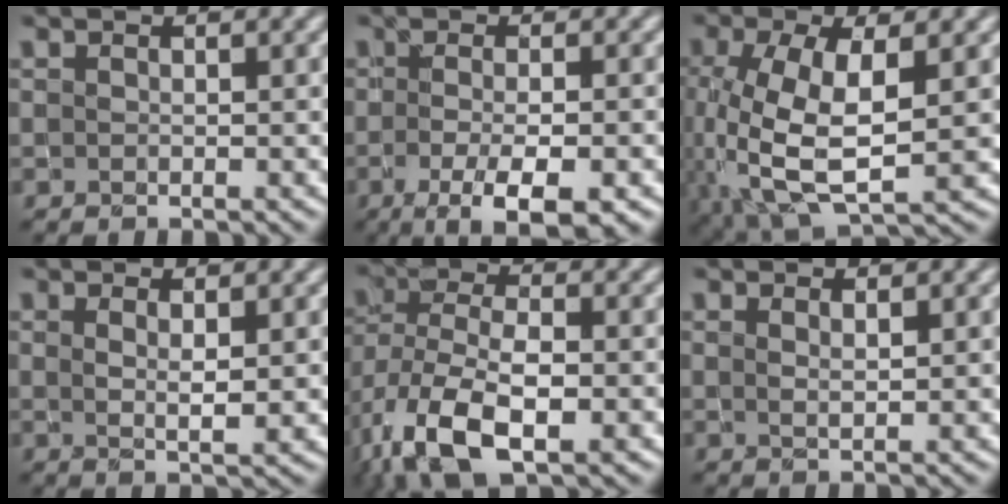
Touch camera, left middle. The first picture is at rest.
{"total": 5.9, "force": [-2.6, 1.6, 5.1], "torque": [-0.080, -0.010, -0.037]}
{"total": 8.9, "force": [-0.6, 4.3, 7.8], "torque": [-0.173, -0.006, -0.008]}
{"total": 1.9, "force": [0.8, 0.4, 1.7], "torque": [-0.030, -0.005, 0.016]}
{"total": 11.1, "force": [-5.0, 5.4, 8.4], "torque": [-0.181, -0.023, -0.086]}
{"total": 1.1, "force": [0.7, 0.2, 0.8], "torque": [-0.016, -0.001, 0.012]}